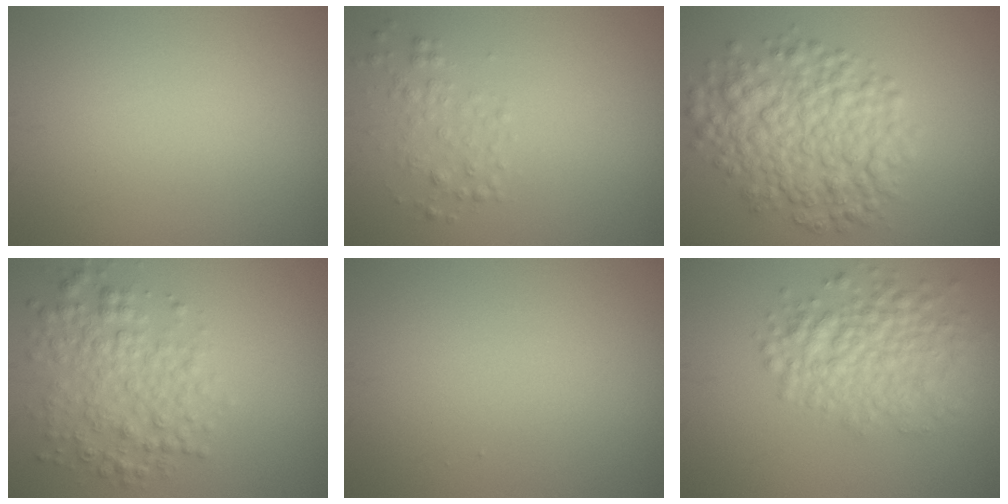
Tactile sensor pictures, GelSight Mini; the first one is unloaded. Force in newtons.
{"total": 1.7, "press": 1.7, "slide": 0.1}
{"total": 7.4, "press": 7.4, "slide": 0.2}
{"total": 4.4, "press": 4.4, "slide": 0.1}
{"total": 0.0}
{"total": 5.2, "press": 5.2, "slide": 0.2}